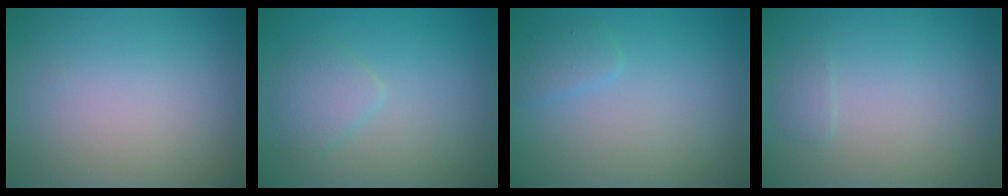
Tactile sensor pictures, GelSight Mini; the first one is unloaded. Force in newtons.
{"total": 1.9, "press": 1.9, "slide": 0.1}
{"total": 1.1, "press": 1.1, "slide": 0.1}
{"total": 0.7, "press": 0.7, "slide": 0.2}